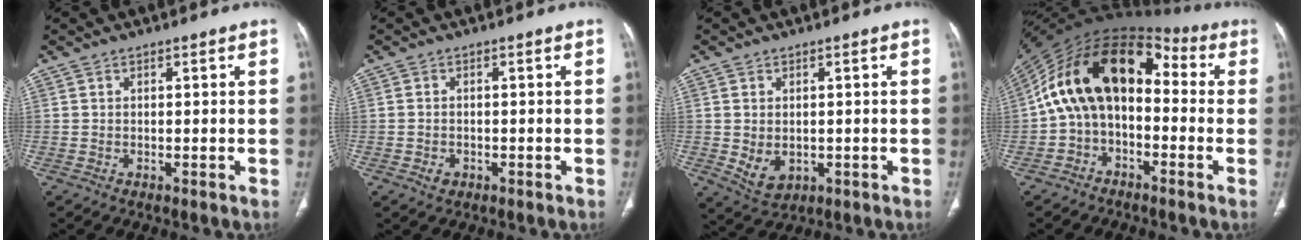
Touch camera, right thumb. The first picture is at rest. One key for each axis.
{"total": 2.0, "fx": -0.8, "fy": 1.6, "fz": 0.9, "tx": -0.011, "ty": 0.007, "tz": -0.009}
{"total": 5.3, "fx": -0.5, "fy": 3.8, "fz": 3.6, "tx": -0.057, "ty": -0.008, "tz": 0.010}
{"total": 17.7, "fx": -0.3, "fy": 11.6, "fz": 13.5, "tx": -0.209, "ty": 0.072, "tz": -0.019}